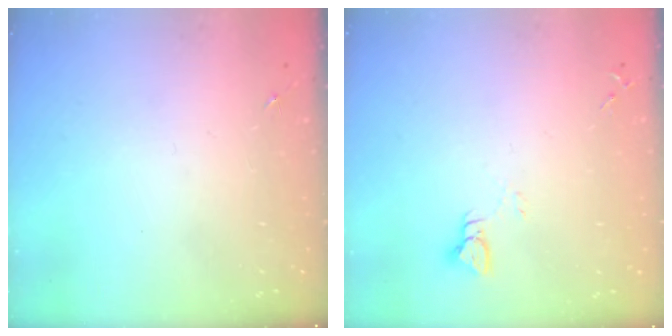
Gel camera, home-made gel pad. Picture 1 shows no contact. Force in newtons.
{"total": 2.9, "press": 2.9, "slide": 0.2}